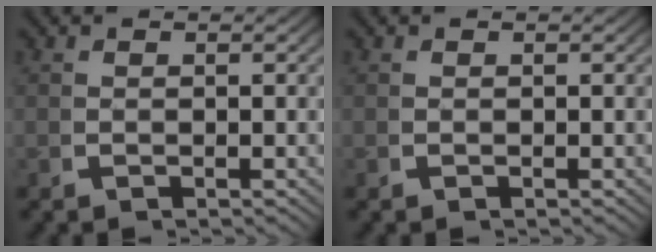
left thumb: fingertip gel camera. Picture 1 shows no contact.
{"total": 0.0}